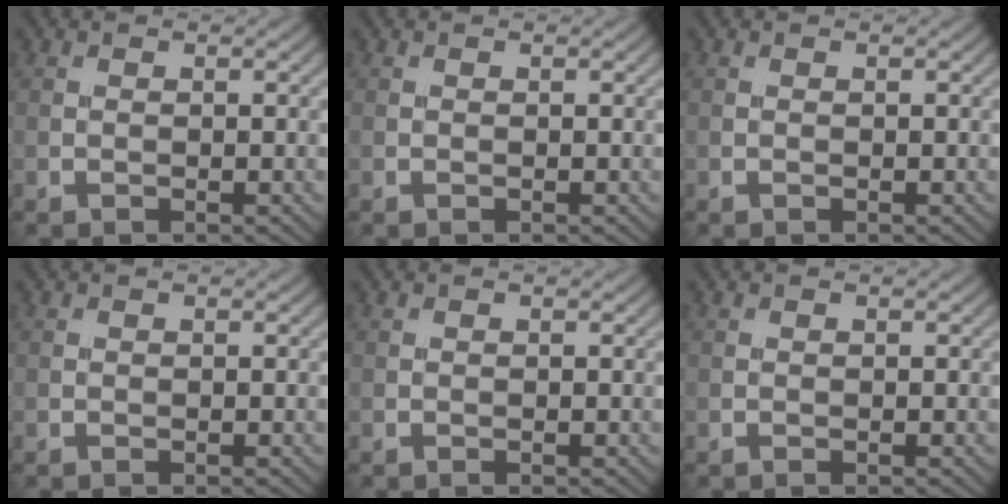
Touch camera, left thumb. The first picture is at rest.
{"total": 0.0}
{"total": 0.0}
{"total": 0.0}
{"total": 0.0}
{"total": 0.0}